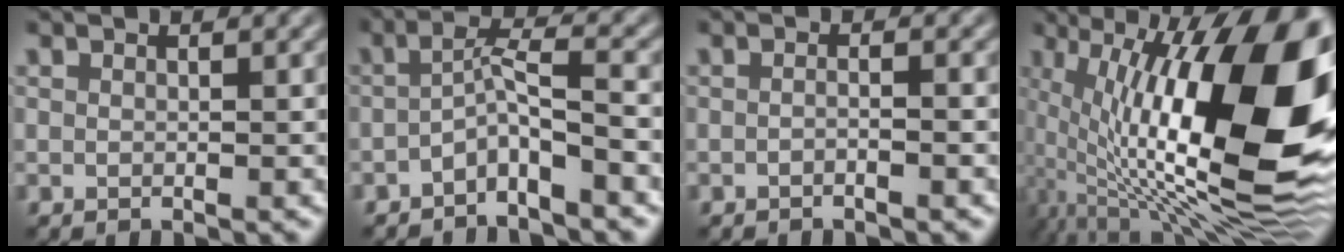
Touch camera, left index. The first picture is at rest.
{"total": 3.0, "force": [-1.8, 0.3, 2.4], "torque": [-0.047, 0.015, -0.041]}
{"total": 0.9, "force": [-0.6, 0.1, 0.7], "torque": [-0.014, -0.001, -0.012]}
{"total": 18.6, "force": [1.1, 7.4, 17.0], "torque": [-0.270, 0.007, 0.016]}